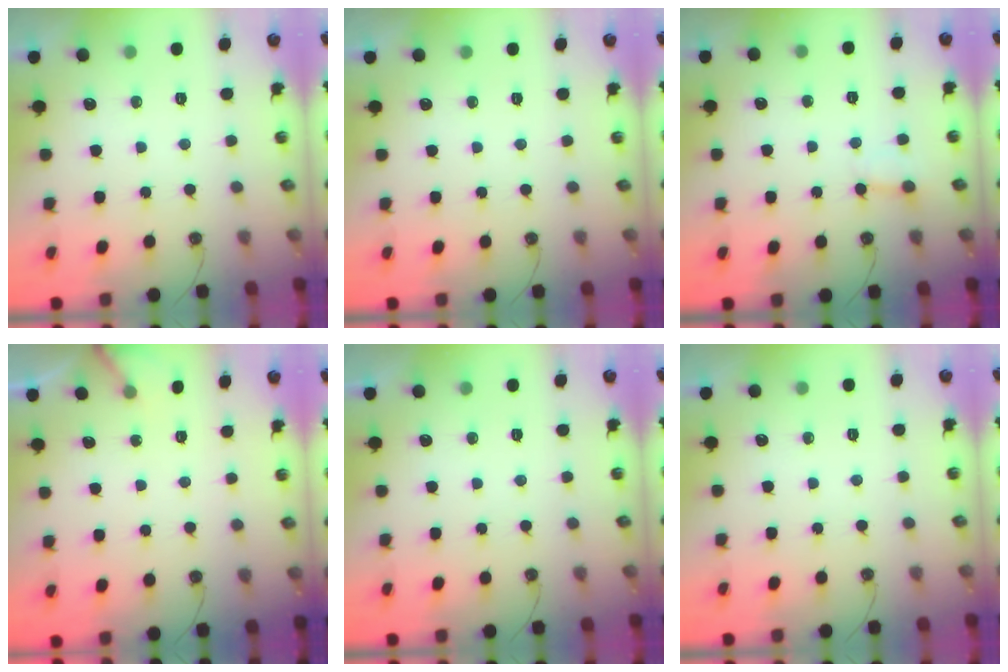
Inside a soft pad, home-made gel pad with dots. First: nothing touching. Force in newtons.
{"total": 0.0}
{"total": 1.7, "press": 1.7, "slide": 0.0}
{"total": 3.0, "press": 3.0, "slide": 0.3}
{"total": 0.0}
{"total": 0.0}